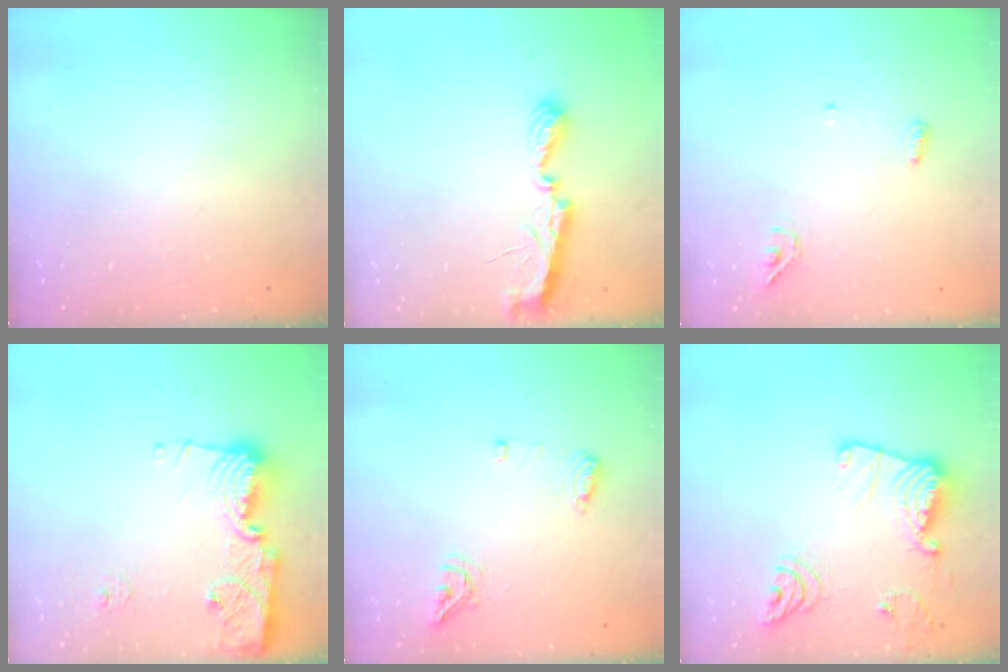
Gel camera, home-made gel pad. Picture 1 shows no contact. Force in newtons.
{"total": 7.2, "press": 7.2, "slide": 0.1}
{"total": 4.4, "press": 4.3, "slide": 0.9}
{"total": 14.7, "press": 14.6, "slide": 1.6}
{"total": 7.4, "press": 7.4, "slide": 1.0}
{"total": 16.6, "press": 16.5, "slide": 1.8}